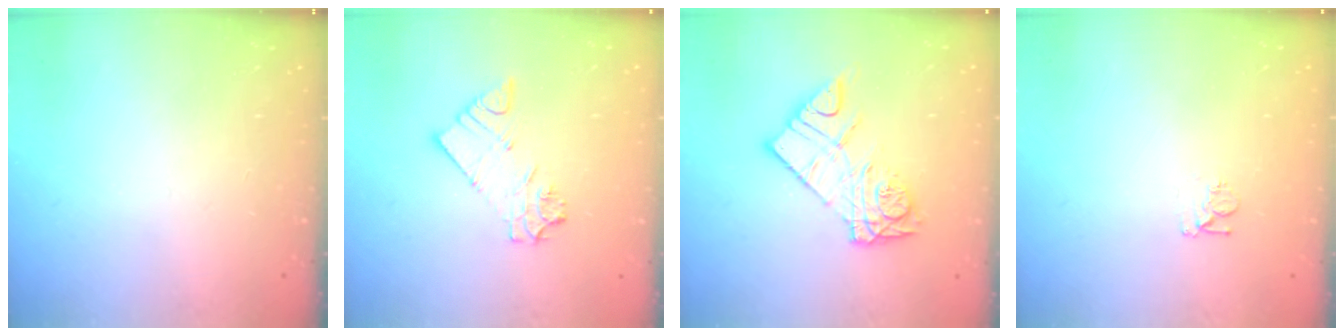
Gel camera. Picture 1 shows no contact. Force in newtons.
{"total": 7.6, "press": 7.5, "slide": 0.5}
{"total": 12.8, "press": 12.8, "slide": 1.1}
{"total": 4.9, "press": 4.9, "slide": 0.3}